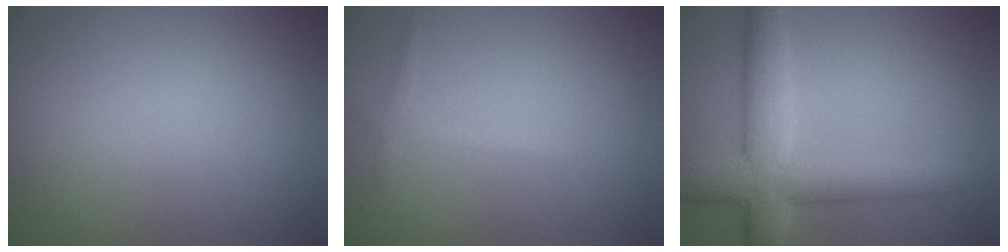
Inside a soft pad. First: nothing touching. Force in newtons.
{"total": 1.1, "press": 1.1, "slide": 0.1}
{"total": 6.7, "press": 6.7, "slide": 0.1}